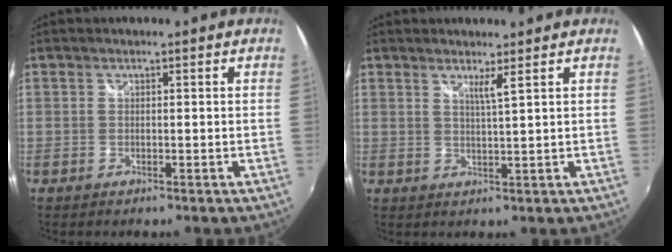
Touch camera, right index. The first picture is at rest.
{"total": 2.2, "force": [1.5, -0.6, 1.4], "torque": [-0.027, -0.008, 0.022]}